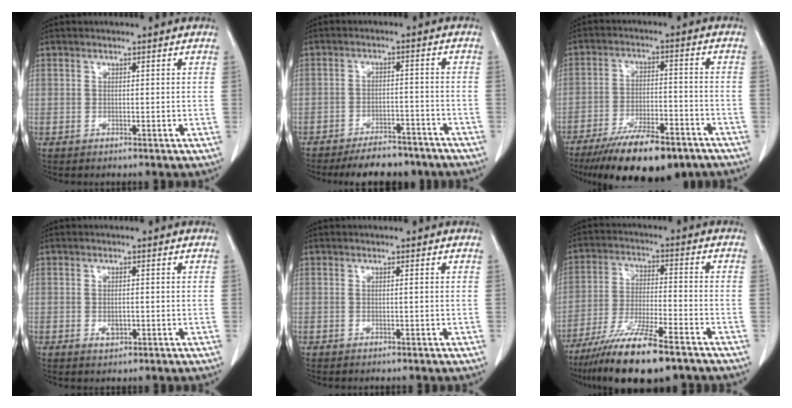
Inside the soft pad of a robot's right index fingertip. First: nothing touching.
{"total": 8.8, "force": [-7.7, 3.0, 3.2], "torque": [-0.039, -0.001, -0.109]}
{"total": 15.4, "force": [-11.5, 4.2, 9.3], "torque": [-0.144, -0.016, -0.182]}
{"total": 1.7, "force": [-0.4, 1.0, 1.3], "torque": [-0.026, -0.002, -0.003]}
{"total": 0.0}
{"total": 14.0, "force": [-10.1, 1.9, 9.5], "torque": [-0.185, -0.037, -0.175]}